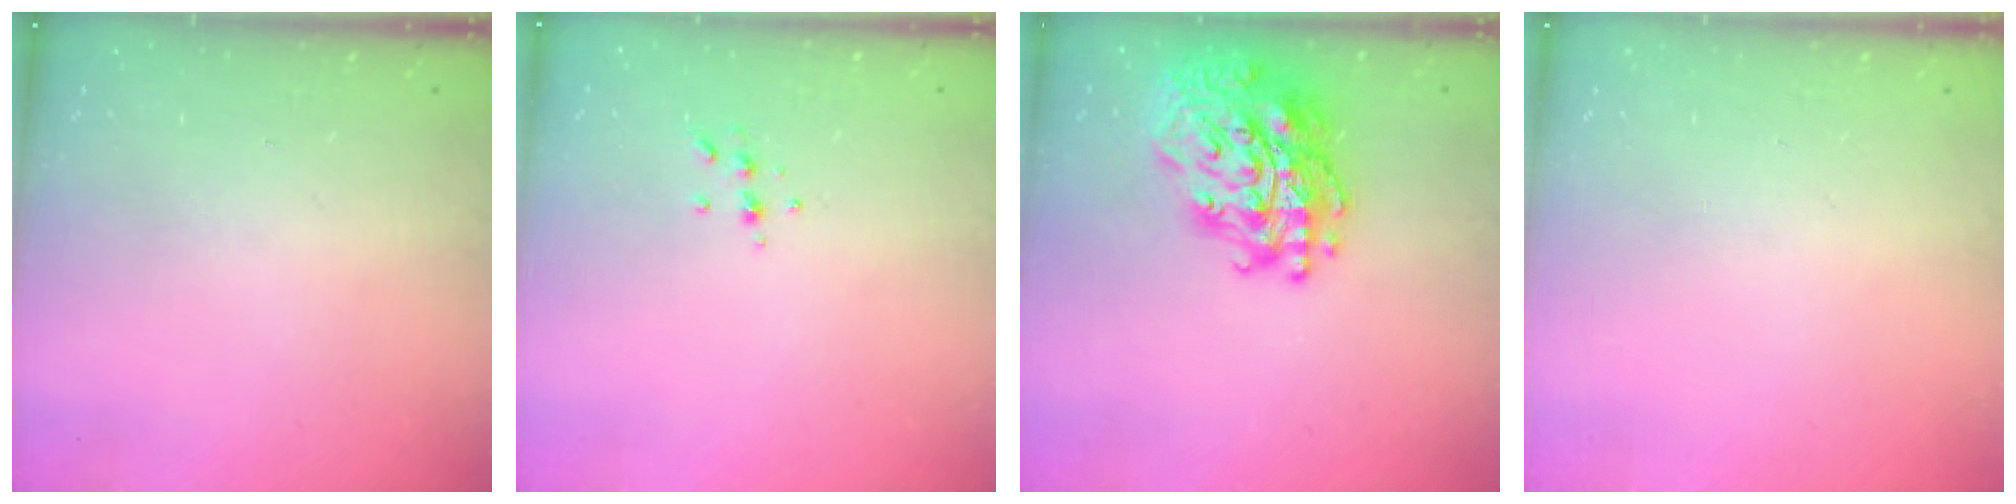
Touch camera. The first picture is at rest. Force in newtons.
{"total": 5.4, "press": 5.4, "slide": 0.7}
{"total": 23.0, "press": 22.8, "slide": 2.4}
{"total": 0.0}